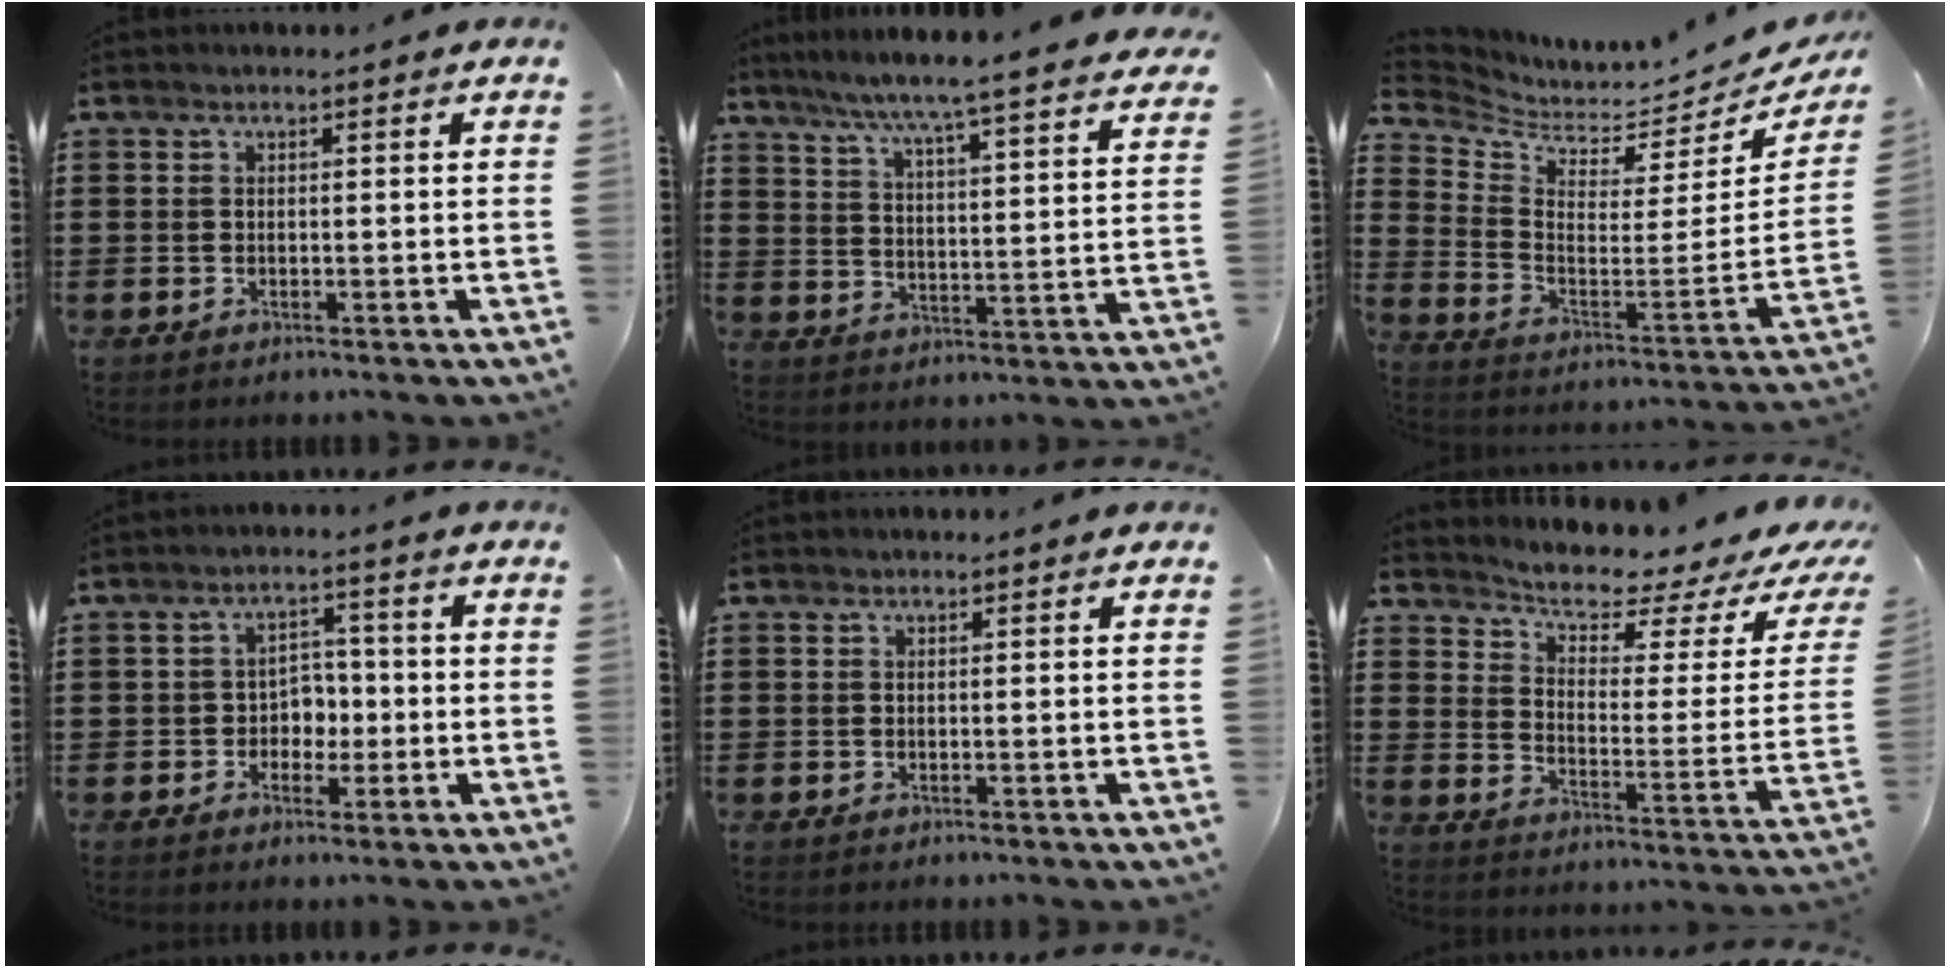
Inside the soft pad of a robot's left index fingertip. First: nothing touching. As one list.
[{"total": 5.8, "force": [5.1, -1.5, 2.4], "torque": [-0.069, -0.052, 0.078]}, {"total": 3.0, "force": [2.9, 0.4, 1.0], "torque": [-0.043, -0.053, 0.042]}, {"total": 3.7, "force": [-1.0, 3.0, 1.8], "torque": [-0.039, 0.002, -0.027]}, {"total": 0.0}, {"total": 4.2, "force": [3.6, 0.6, 1.9], "torque": [-0.051, -0.033, 0.055]}]